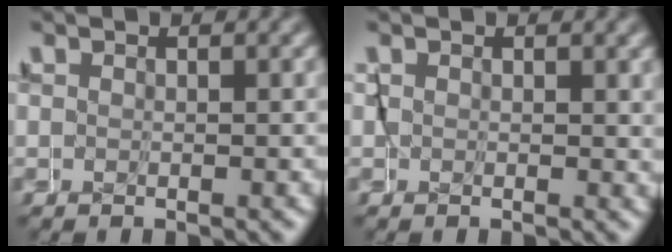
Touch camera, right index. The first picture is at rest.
{"total": 0.8, "force": [0.1, 0.5, 0.5], "torque": [-0.007, -0.004, 0.002]}